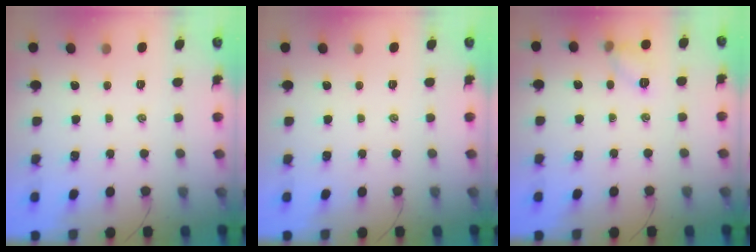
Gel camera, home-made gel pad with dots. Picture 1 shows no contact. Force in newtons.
{"total": 0.0}
{"total": 6.9, "press": 6.8, "slide": 0.8}